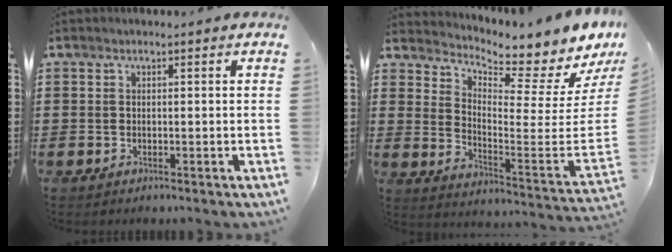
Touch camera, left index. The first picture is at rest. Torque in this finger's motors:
{"motor_torque": [-0.03, -0.03, 0.20, 0.00]}